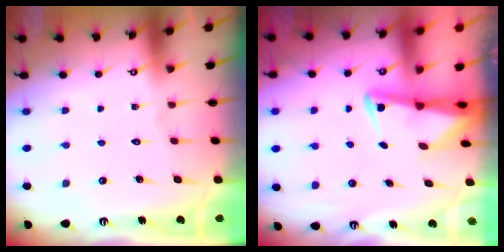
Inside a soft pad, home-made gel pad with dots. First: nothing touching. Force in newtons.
{"total": 2.8, "press": 2.7, "slide": 0.6}